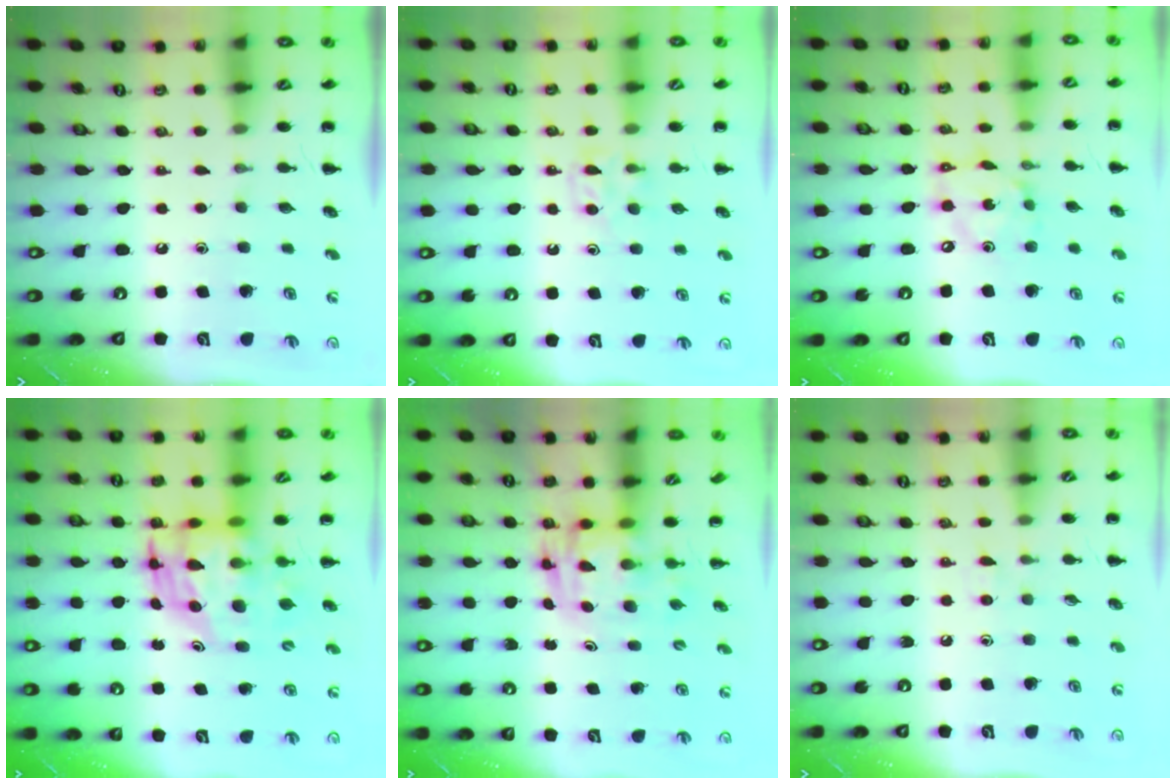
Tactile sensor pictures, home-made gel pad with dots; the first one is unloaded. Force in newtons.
{"total": 3.9, "press": 3.7, "slide": 1.3}
{"total": 7.5, "press": 7.4, "slide": 1.5}
{"total": 8.5, "press": 8.4, "slide": 1.4}
{"total": 2.8, "press": 2.7, "slide": 0.5}
{"total": 4.7, "press": 4.3, "slide": 1.9}